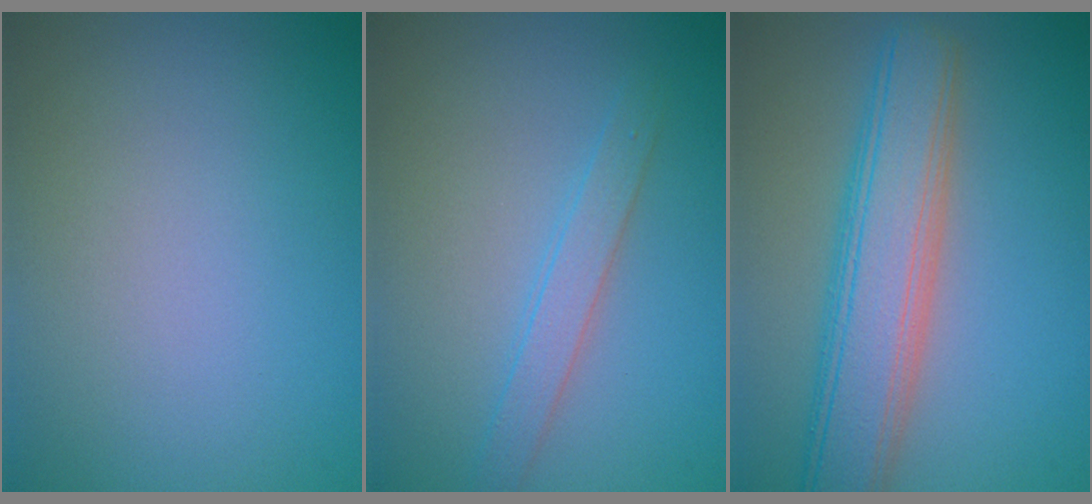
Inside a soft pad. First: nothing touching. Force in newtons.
{"total": 2.0, "press": 2.0, "slide": 0.2}
{"total": 7.0, "press": 7.0, "slide": 0.6}